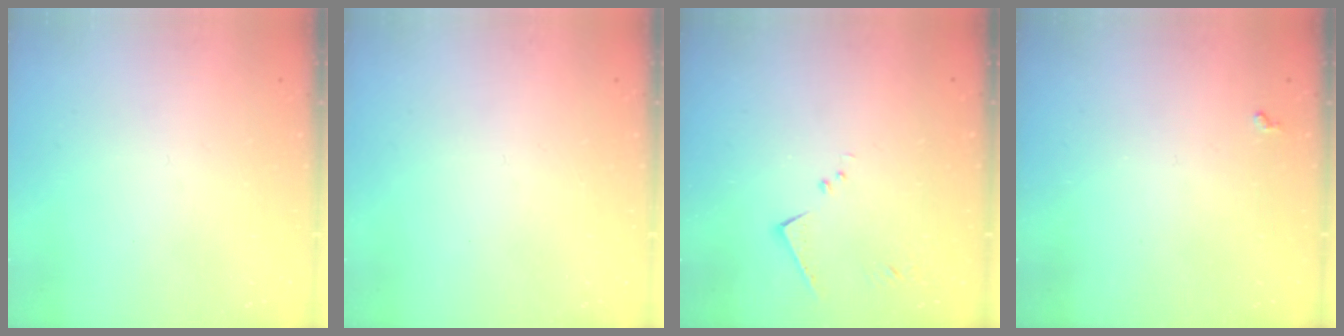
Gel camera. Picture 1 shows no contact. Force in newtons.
{"total": 0.0}
{"total": 6.9, "press": 6.9, "slide": 0.4}
{"total": 2.8, "press": 2.8, "slide": 0.5}